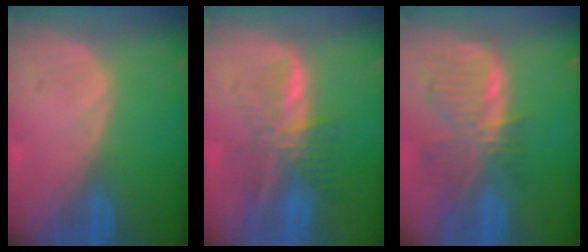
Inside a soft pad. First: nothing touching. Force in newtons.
{"total": 7.8, "press": 6.5, "slide": 4.3}
{"total": 8.4, "press": 7.3, "slide": 4.0}